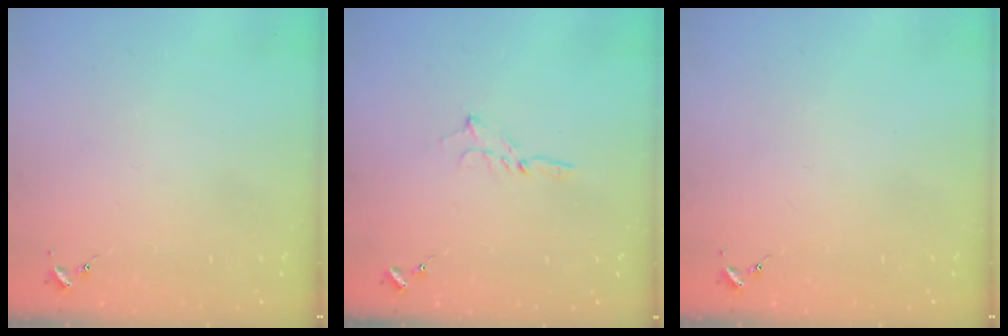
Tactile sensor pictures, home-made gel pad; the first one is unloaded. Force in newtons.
{"total": 2.7, "press": 2.7, "slide": 0.2}
{"total": 0.0}